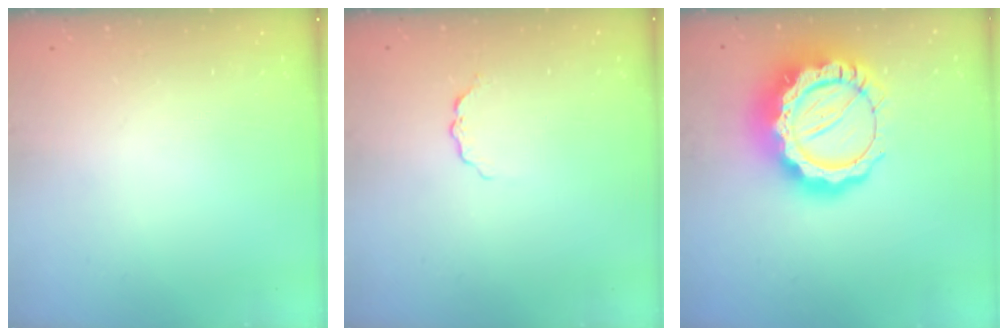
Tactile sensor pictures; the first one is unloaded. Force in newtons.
{"total": 3.4, "press": 3.3, "slide": 0.5}
{"total": 21.8, "press": 21.7, "slide": 2.0}